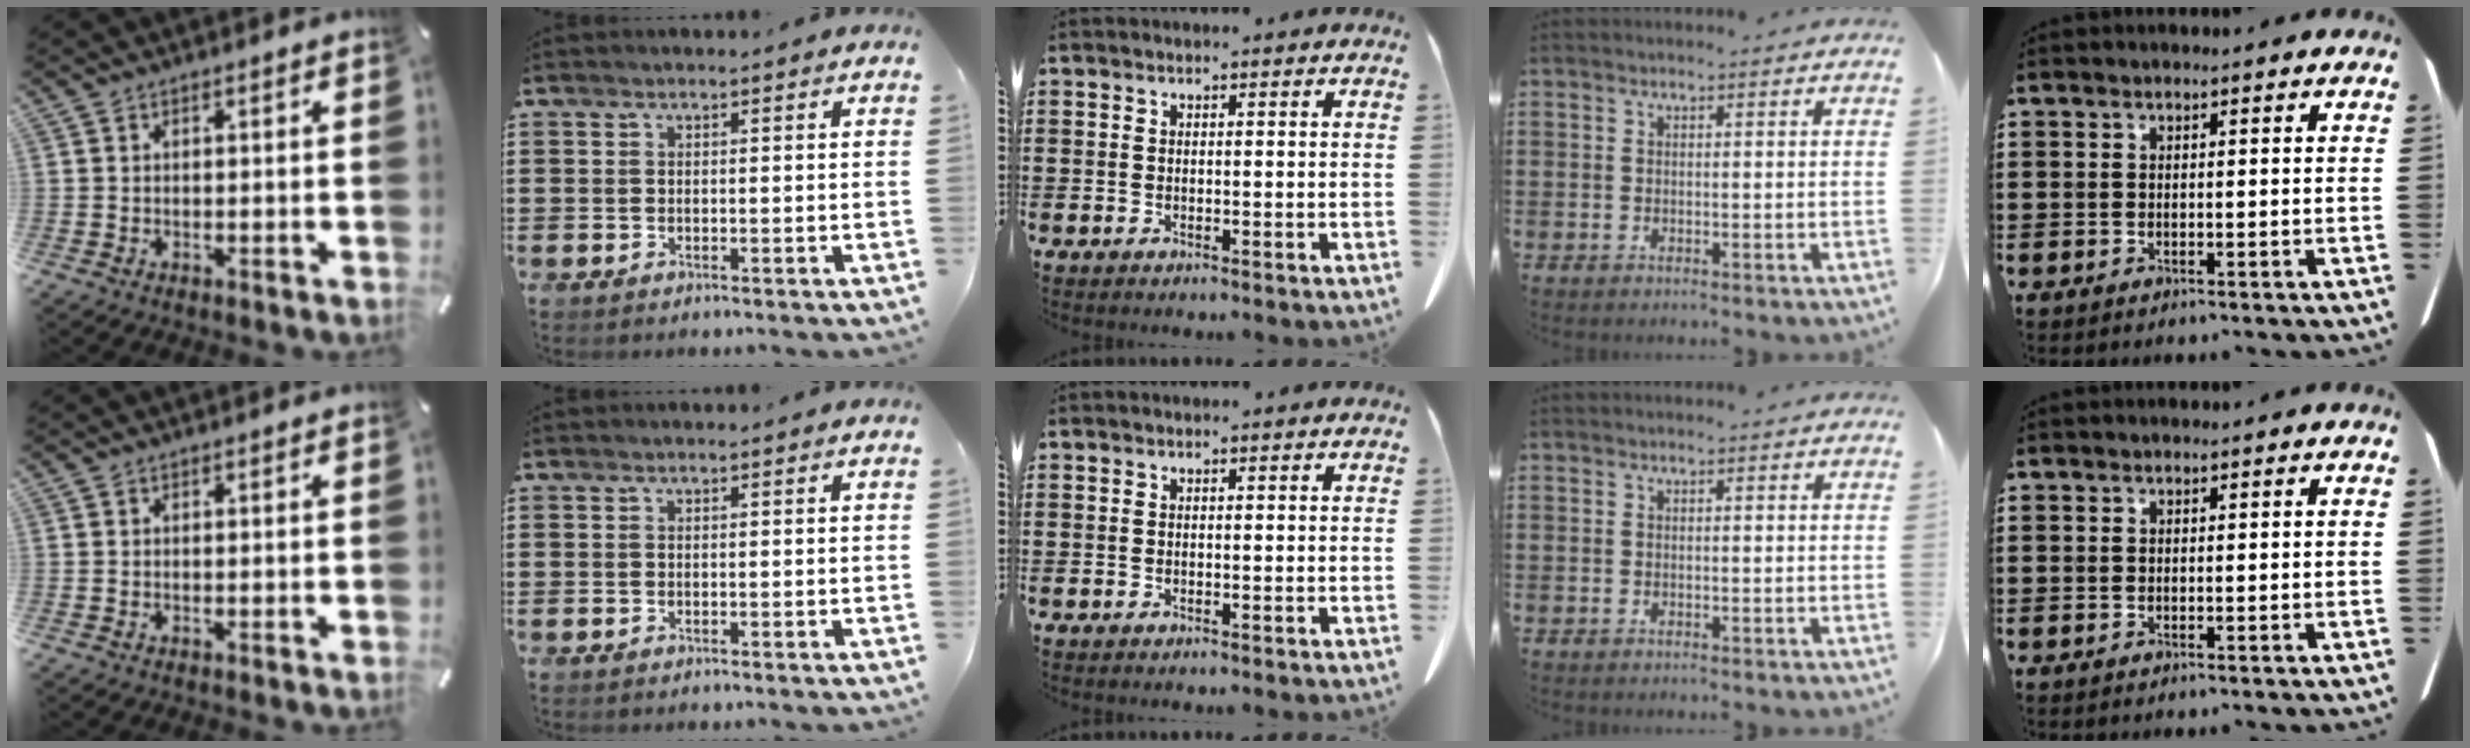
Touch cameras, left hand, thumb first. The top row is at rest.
{}